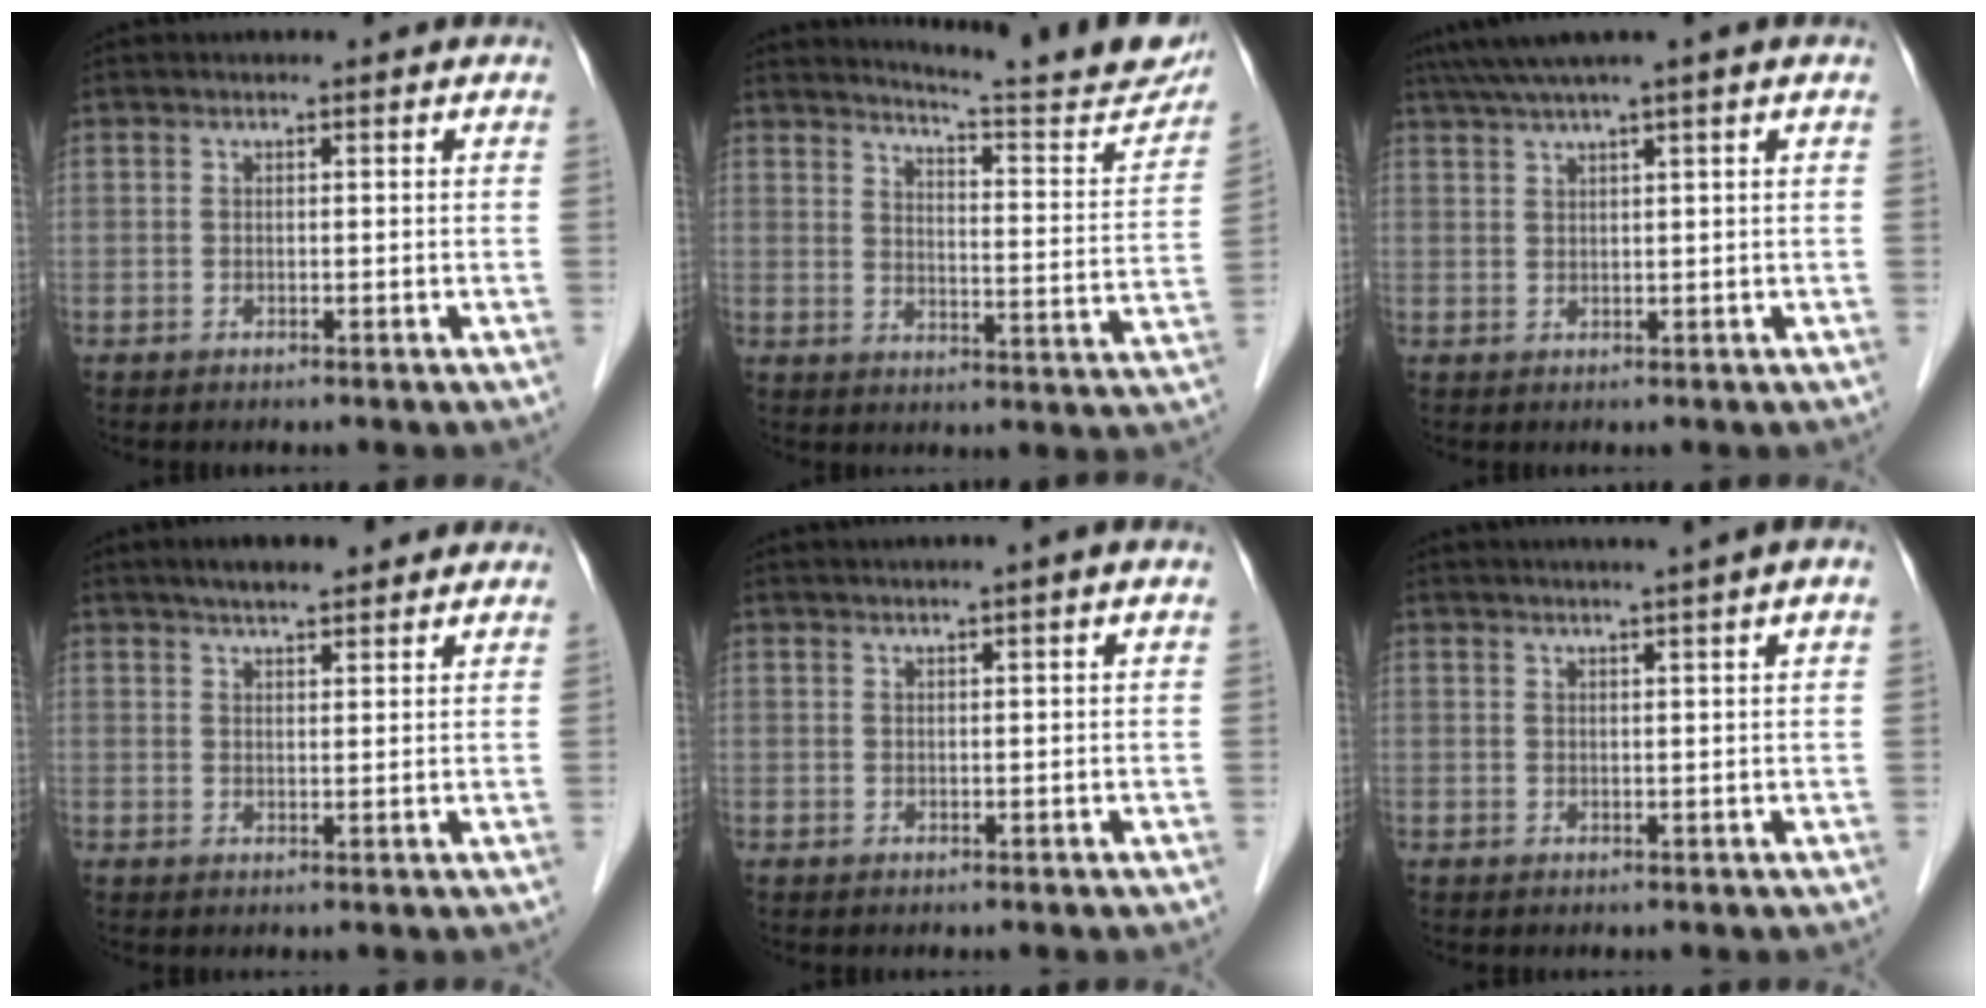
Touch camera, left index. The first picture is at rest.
{"total": 19.0, "force": [17.8, 1.1, 6.6], "torque": [-0.088, -0.081, 0.212]}
{"total": 5.3, "force": [3.8, -1.3, 3.4], "torque": [-0.063, 0.026, 0.070]}
{"total": 7.4, "force": [6.3, 1.5, 3.7], "torque": [-0.052, 0.025, 0.094]}
{"total": 3.9, "force": [3.0, -0.9, 2.2], "torque": [-0.030, 0.022, 0.052]}
{"total": 7.1, "force": [5.6, -1.0, 4.3], "torque": [-0.060, 0.022, 0.066]}